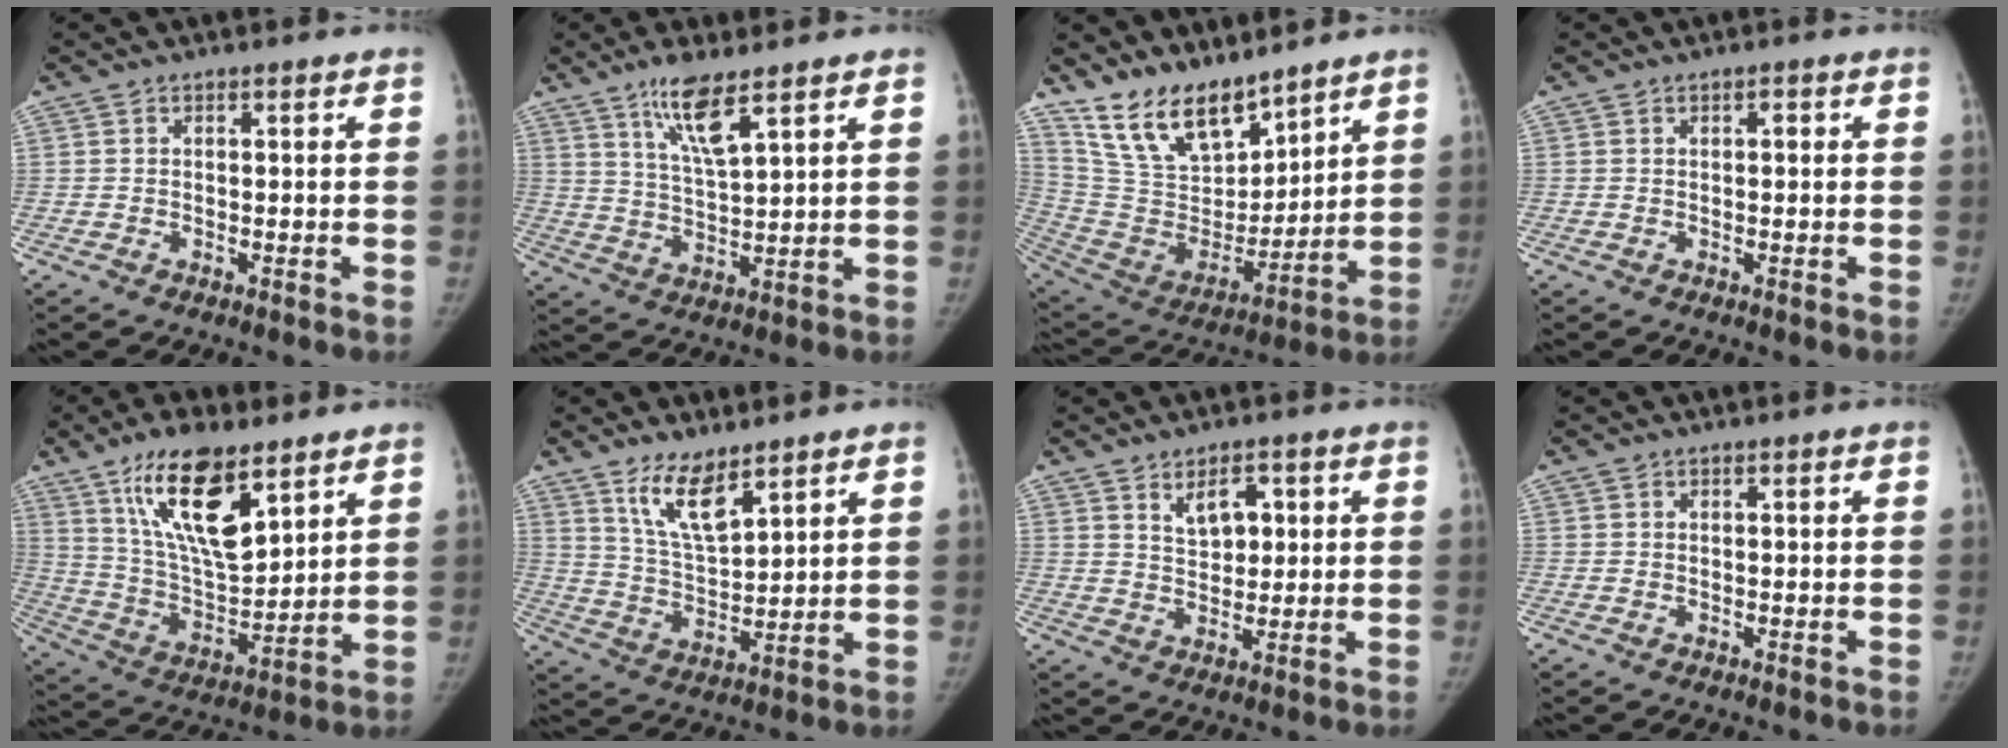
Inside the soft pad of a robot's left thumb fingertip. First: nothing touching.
{"total": 8.2, "force": [5.3, 1.5, 6.1], "torque": [-0.116, -0.033, 0.108]}
{"total": 15.9, "force": [12.8, 6.5, 6.8], "torque": [-0.089, -0.073, 0.255]}
{"total": 1.5, "force": [0.4, 0.8, 1.3], "torque": [-0.015, 0.003, 0.004]}
{"total": 17.8, "force": [10.3, 6.9, 12.7], "torque": [-0.198, -0.053, 0.197]}
{"total": 9.0, "force": [6.2, 3.0, 5.8], "torque": [-0.094, -0.046, 0.127]}
{"total": 5.6, "force": [2.4, 3.4, 3.8], "torque": [-0.039, -0.017, 0.043]}
{"total": 0.0}